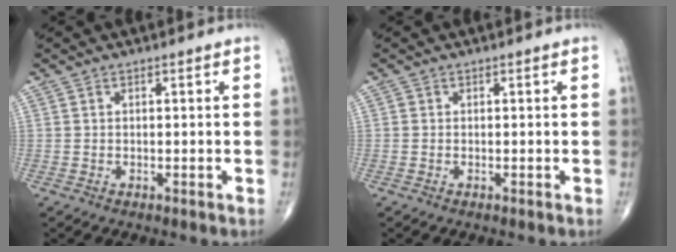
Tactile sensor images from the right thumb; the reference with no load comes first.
{"total": 0.0}